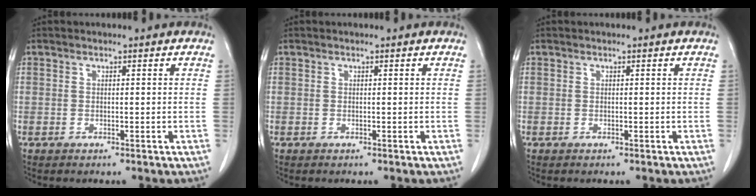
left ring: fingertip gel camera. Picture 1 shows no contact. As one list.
[{"total": 0.0}, {"total": 0.0}]